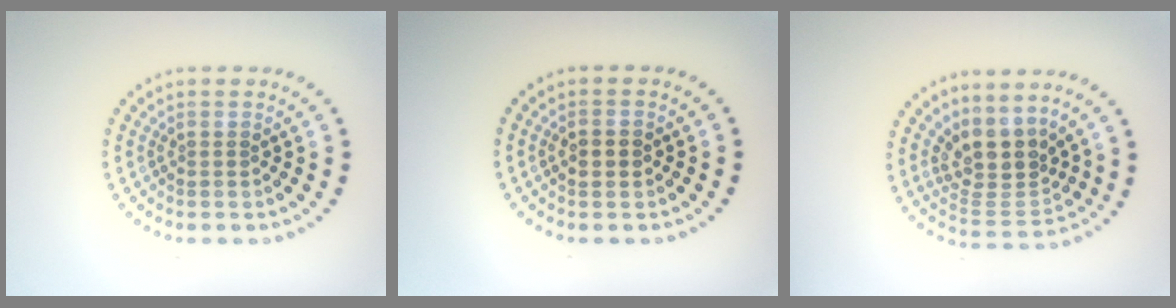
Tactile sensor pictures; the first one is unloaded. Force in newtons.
{"total": 2.1, "press": 2.0, "slide": 0.2}
{"total": 4.1, "press": 3.2, "slide": 2.5}